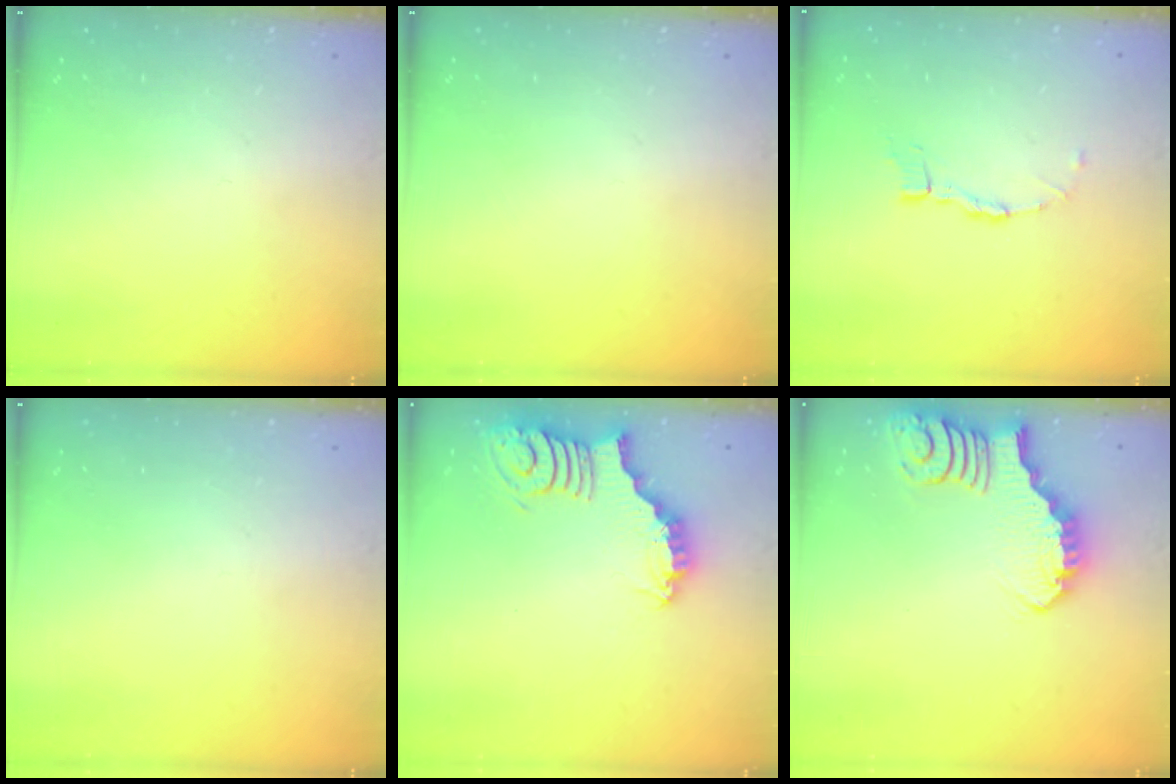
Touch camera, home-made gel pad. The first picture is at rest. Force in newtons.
{"total": 0.0}
{"total": 6.4, "press": 6.4, "slide": 0.4}
{"total": 0.0}
{"total": 3.0, "press": 3.0, "slide": 0.2}
{"total": 2.4, "press": 2.4, "slide": 0.3}